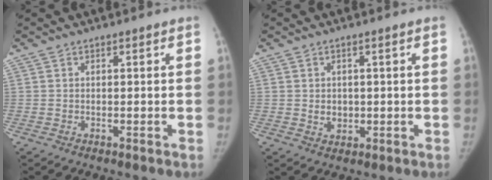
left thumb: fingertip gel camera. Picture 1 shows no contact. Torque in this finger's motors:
{"motor_torque": [0.47, 0.38, -0.07, 0.24, 0.16]}